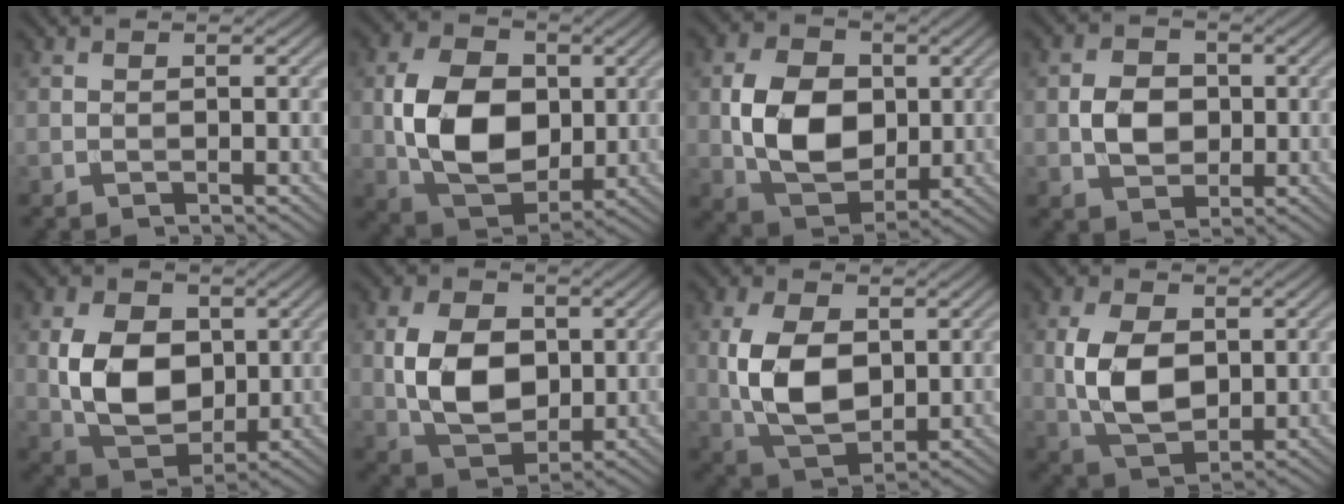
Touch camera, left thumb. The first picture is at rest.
{"total": 11.8, "force": [0.2, 8.4, 8.3], "torque": [-0.176, -0.004, 0.005]}
{"total": 10.4, "force": [0.4, 7.6, 7.2], "torque": [-0.156, -0.002, 0.004]}
{"total": 4.8, "force": [-0.2, 3.9, 2.8], "torque": [-0.058, -0.002, -0.008]}
{"total": 10.3, "force": [0.8, 7.4, 7.1], "torque": [-0.158, -0.008, 0.013]}
{"total": 9.5, "force": [0.5, 6.6, 6.8], "torque": [-0.149, -0.005, 0.007]}
{"total": 9.8, "force": [0.8, 6.1, 7.5], "torque": [-0.177, -0.005, 0.019]}
{"total": 8.6, "force": [0.6, 5.6, 6.5], "torque": [-0.149, -0.003, 0.010]}